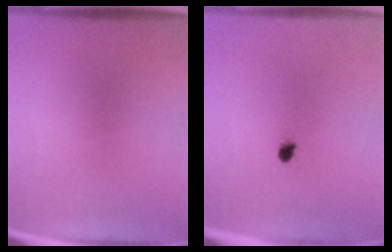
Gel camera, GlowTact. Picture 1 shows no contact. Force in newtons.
{"total": 1.8}